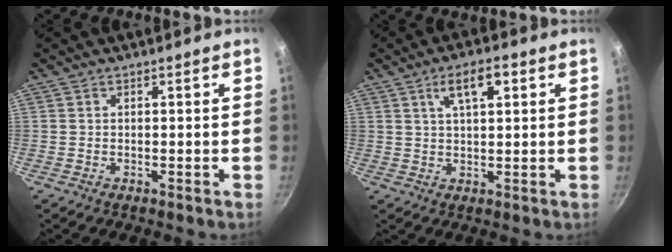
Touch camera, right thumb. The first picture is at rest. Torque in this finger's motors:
{"motor_torque": [-0.32, 0.28, -0.06, 0.15, 0.04]}